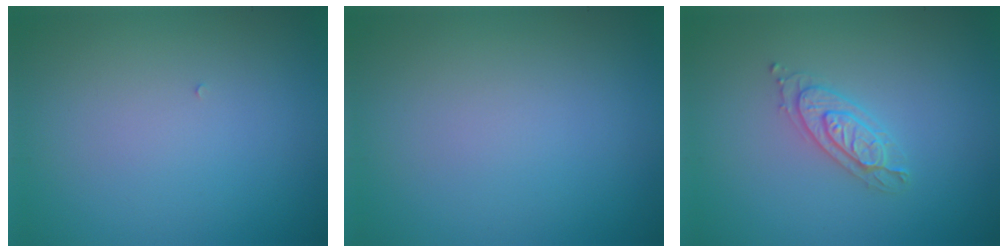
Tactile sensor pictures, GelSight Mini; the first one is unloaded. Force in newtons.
{"total": 0.0}
{"total": 2.2, "press": 2.1, "slide": 0.5}